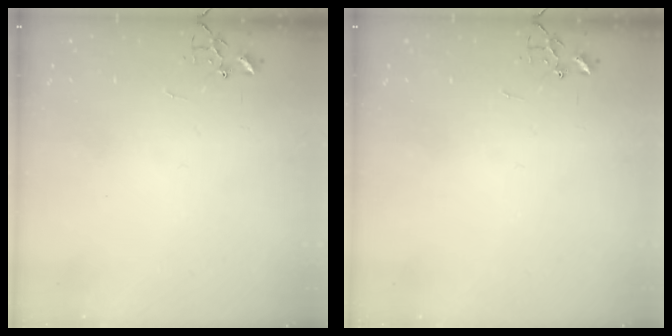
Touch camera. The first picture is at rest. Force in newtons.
{"total": 0.0}